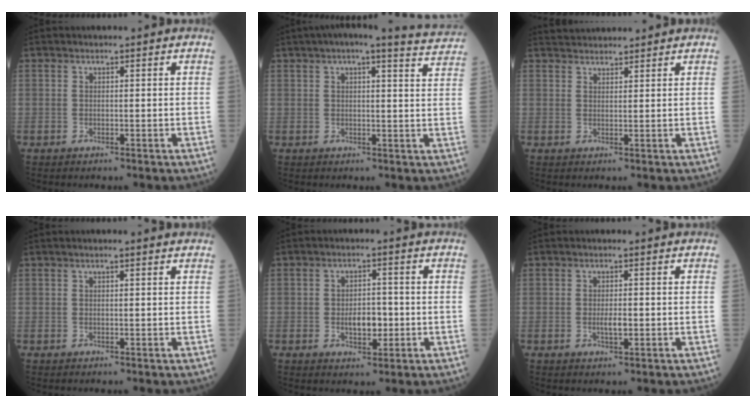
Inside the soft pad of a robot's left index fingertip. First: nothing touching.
{"total": 10.2, "force": [8.9, 0.7, 4.9], "torque": [-0.060, 0.005, 0.087]}
{"total": 4.2, "force": [4.1, 0.6, 0.7], "torque": [-0.013, 0.032, 0.069]}
{"total": 1.2, "force": [0.7, 0.1, 0.9], "torque": [-0.016, 0.009, 0.009]}
{"total": 4.4, "force": [-1.0, 2.3, 3.6], "torque": [-0.060, 0.000, -0.014]}
{"total": 2.1, "force": [-0.5, 0.6, 1.9], "torque": [-0.038, -0.004, -0.008]}